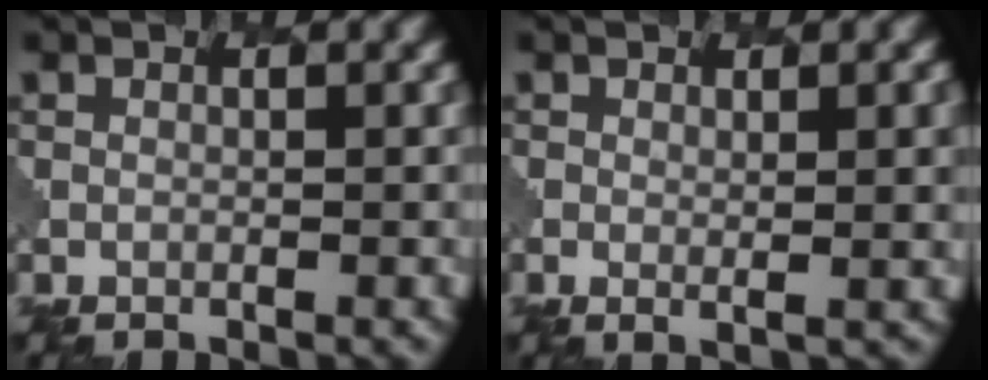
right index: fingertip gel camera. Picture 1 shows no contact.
{"total": 2.7, "force": [0.6, 0.7, 2.5], "torque": [-0.030, -0.001, 0.014]}